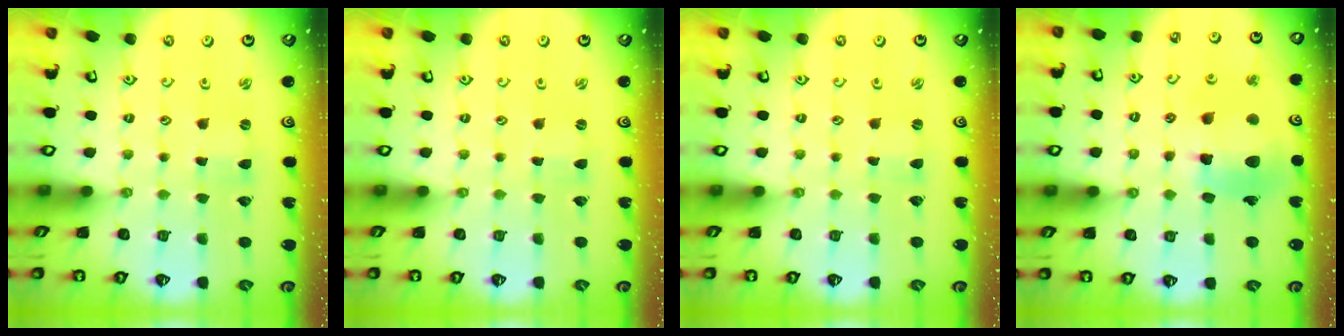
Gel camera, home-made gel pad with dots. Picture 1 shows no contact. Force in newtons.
{"total": 0.0}
{"total": 0.0}
{"total": 15.1, "press": 15.0, "slide": 1.9}